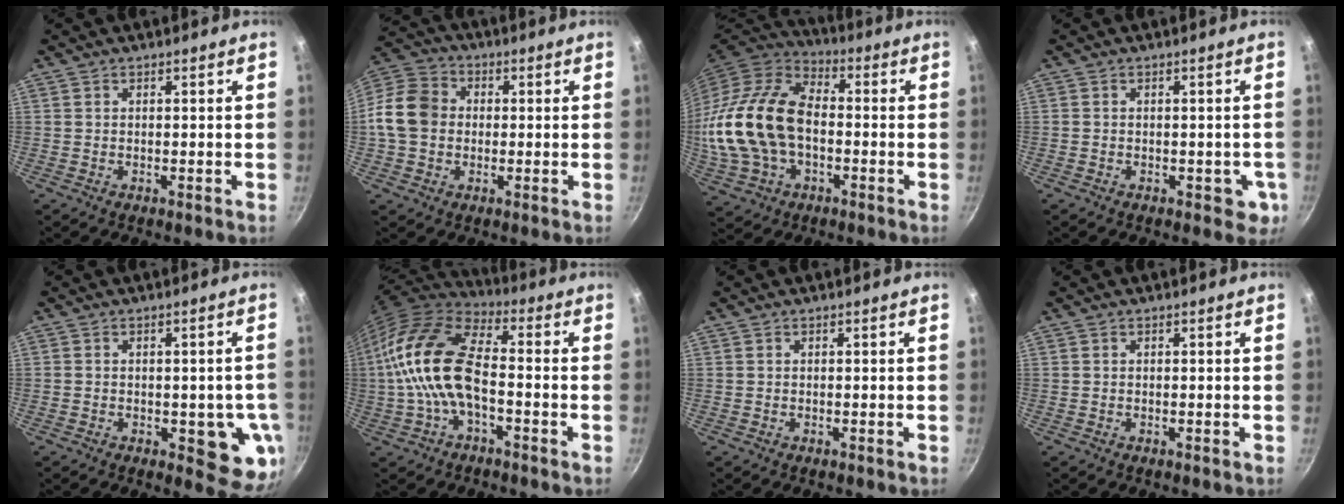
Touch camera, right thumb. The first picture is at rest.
{"total": 11.1, "force": [-0.3, 9.2, 6.2], "torque": [-0.090, 0.020, -0.026]}
{"total": 22.0, "force": [-1.7, 14.4, 16.6], "torque": [-0.327, 0.035, -0.031]}
{"total": 3.8, "force": [-1.1, 2.6, 2.6], "torque": [-0.010, 0.004, -0.011]}
{"total": 8.9, "force": [-1.9, 4.4, 7.6], "torque": [-0.050, -0.010, -0.023]}
{"total": 16.1, "force": [-2.2, 8.3, 13.6], "torque": [-0.252, 0.035, -0.056]}
{"total": 0.0}
{"total": 0.0}